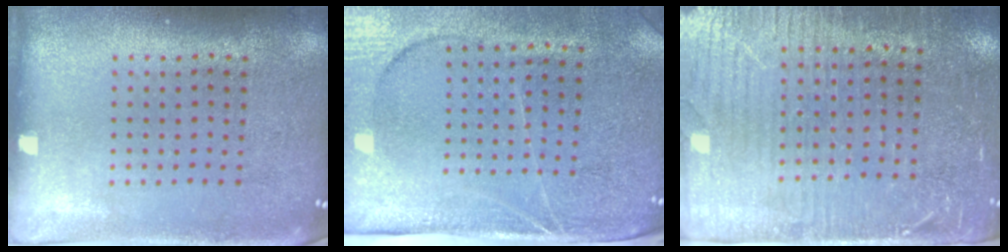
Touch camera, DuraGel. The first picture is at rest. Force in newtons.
{"total": 3.8, "press": 3.3, "slide": 2.0}
{"total": 3.5, "press": 3.1, "slide": 1.5}